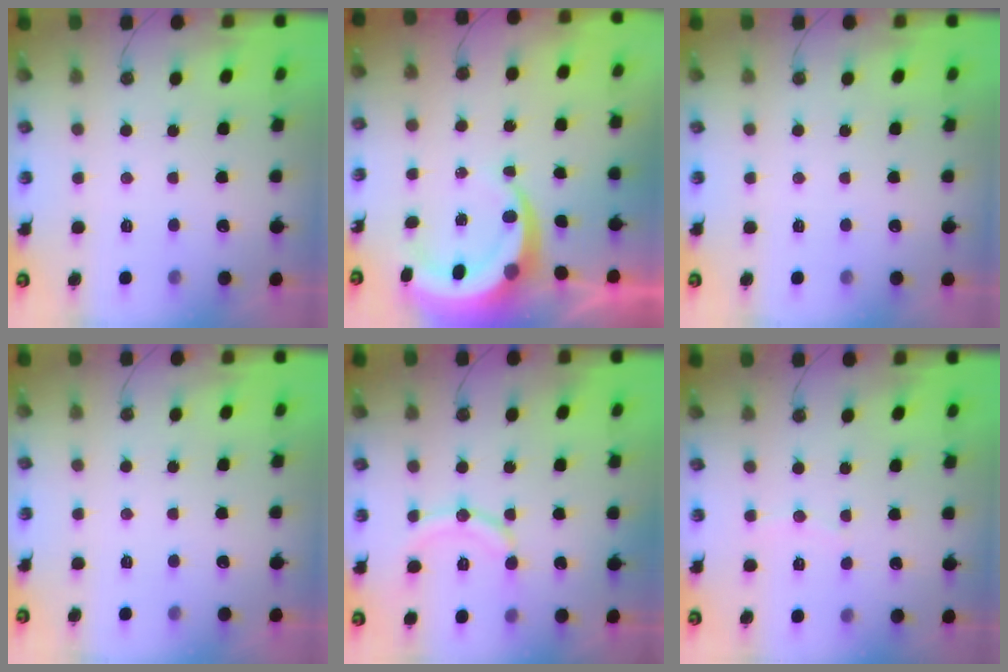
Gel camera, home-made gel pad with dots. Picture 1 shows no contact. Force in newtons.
{"total": 7.4, "press": 7.4, "slide": 1.0}
{"total": 0.0}
{"total": 0.0}
{"total": 10.6, "press": 10.6, "slide": 0.7}
{"total": 3.7, "press": 3.7, "slide": 0.3}